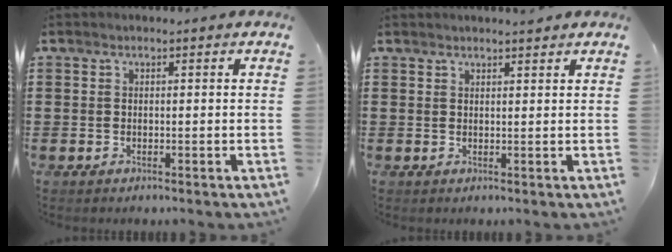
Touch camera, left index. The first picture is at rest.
{"total": 1.4, "force": [1.4, 0.0, 0.3], "torque": [-0.009, 0.000, 0.027]}